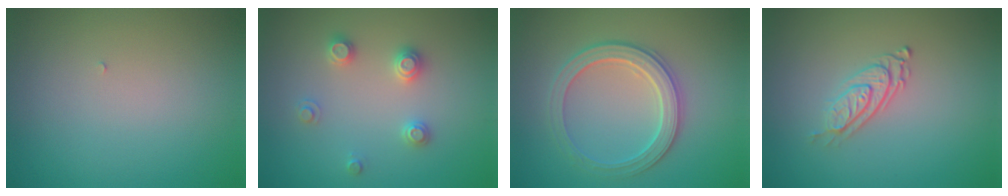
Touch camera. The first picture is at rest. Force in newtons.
{"total": 2.3, "press": 2.3, "slide": 0.2}
{"total": 3.4, "press": 3.4, "slide": 0.7}
{"total": 2.8, "press": 2.0, "slide": 2.0}